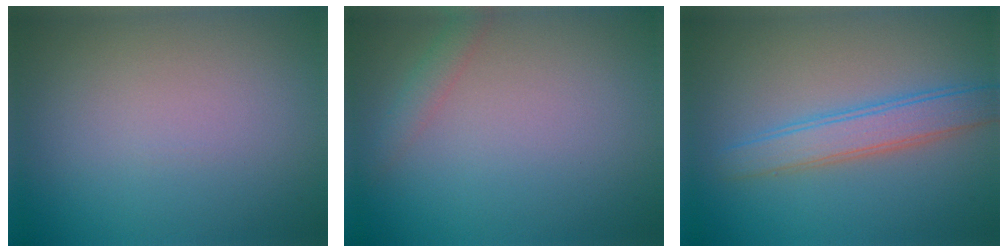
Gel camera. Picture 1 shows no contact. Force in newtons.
{"total": 1.4, "press": 1.4, "slide": 0.0}
{"total": 3.5, "press": 3.5, "slide": 0.1}